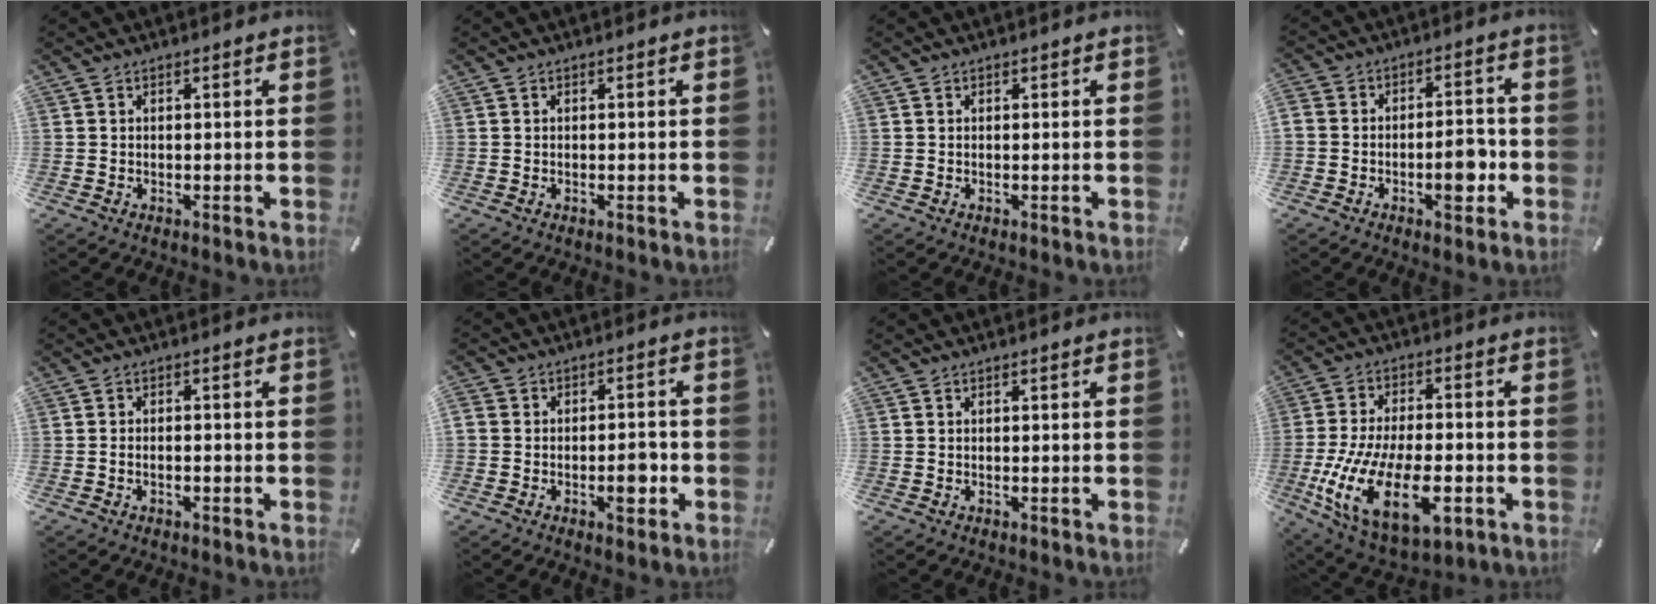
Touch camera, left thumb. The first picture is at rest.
{"total": 0.0}
{"total": 0.0}
{"total": 7.6, "force": [-3.0, 4.2, 5.6], "torque": [-0.075, 0.019, -0.048]}
{"total": 1.5, "force": [-0.9, 0.5, 1.0], "torque": [-0.019, 0.001, -0.017]}
{"total": 5.8, "force": [-2.2, 3.4, 4.2], "torque": [-0.056, 0.011, -0.037]}
{"total": 0.0}
{"total": 21.3, "force": [-7.1, 10.5, 17.1], "torque": [-0.346, 0.008, -0.107]}